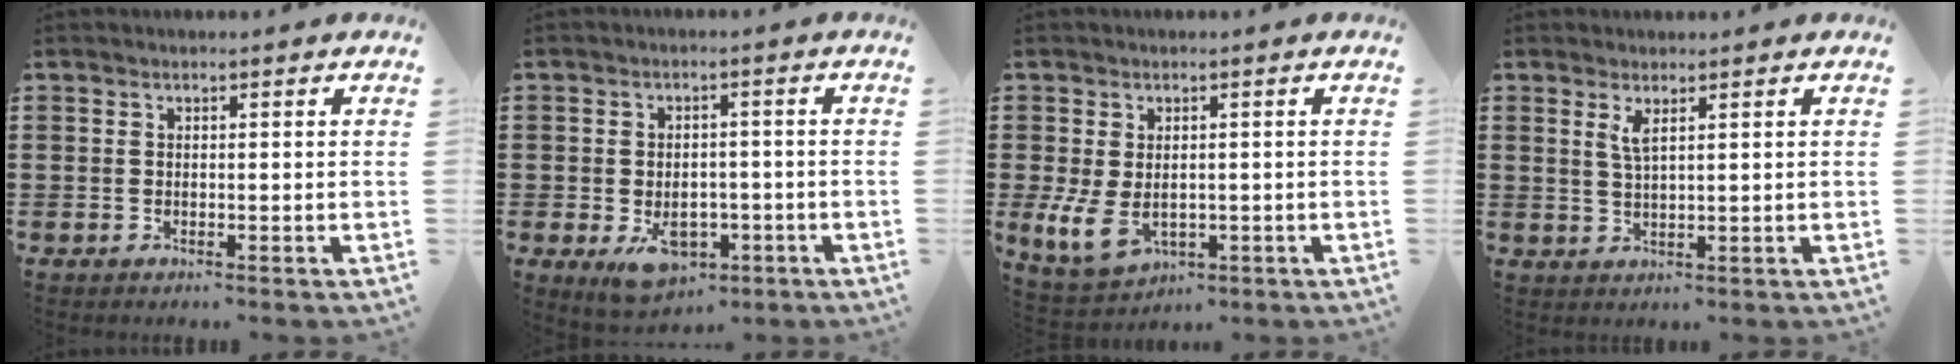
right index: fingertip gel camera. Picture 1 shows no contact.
{"total": 5.9, "force": [-2.3, 3.7, 3.9], "torque": [-0.055, 0.004, -0.043]}
{"total": 5.3, "force": [-0.6, 3.5, 3.9], "torque": [-0.103, -0.003, -0.015]}
{"total": 2.3, "force": [1.4, 0.4, 1.8], "torque": [-0.039, 0.001, 0.023]}